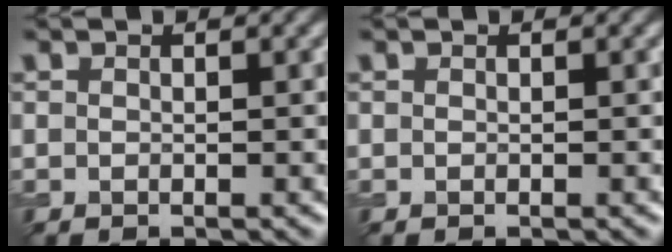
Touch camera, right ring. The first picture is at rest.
{"total": 0.0}